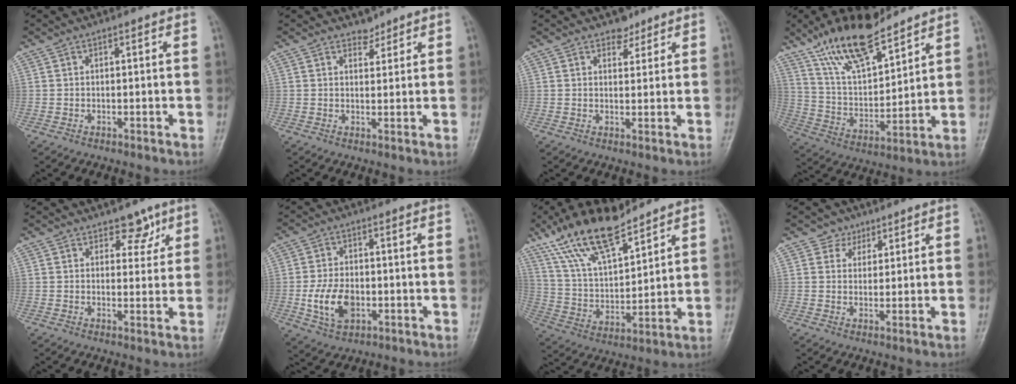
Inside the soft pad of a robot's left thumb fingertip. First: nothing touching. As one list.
[{"total": 2.1, "force": [1.8, 1.1, 0.1], "torque": [0.014, -0.014, 0.024]}, {"total": 2.7, "force": [2.1, 1.7, 0.6], "torque": [0.011, -0.012, 0.028]}, {"total": 16.0, "force": [11.8, 5.4, 9.3], "torque": [-0.143, -0.058, 0.226]}, {"total": 4.1, "force": [2.7, 2.5, 1.8], "torque": [0.007, -0.015, 0.037]}, {"total": 8.7, "force": [-1.8, 5.7, 6.3], "torque": [-0.109, 0.002, -0.029]}, {"total": 15.8, "force": [11.6, 5.3, 9.4], "torque": [-0.156, -0.048, 0.227]}, {"total": 3.2, "force": [2.0, 2.4, 0.0], "torque": [0.021, -0.009, 0.025]}]